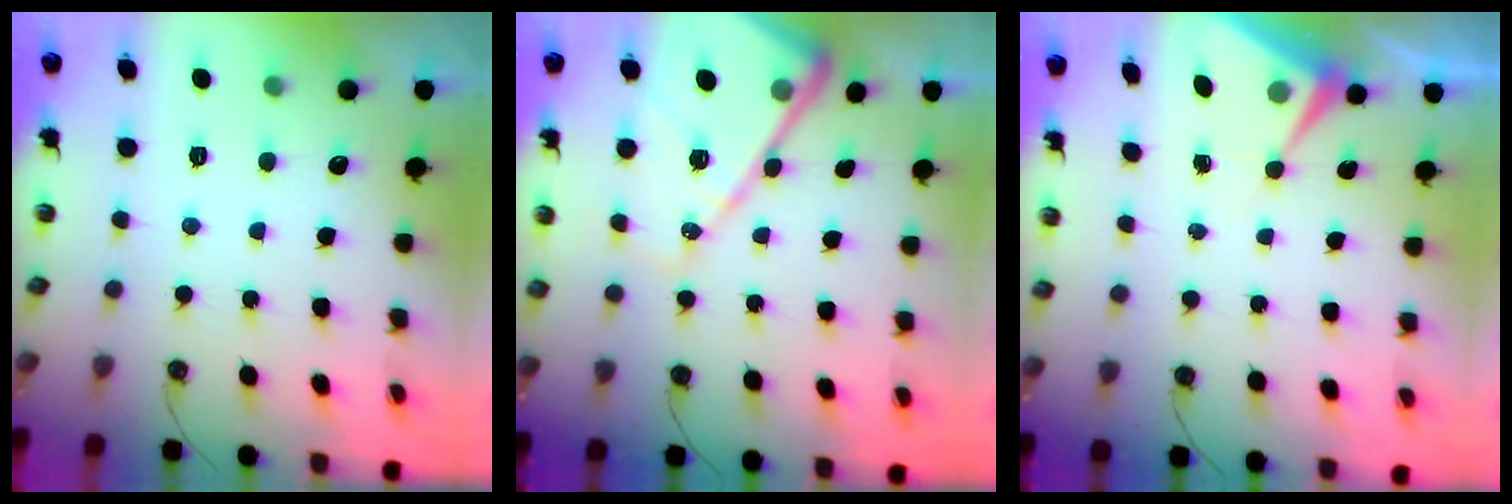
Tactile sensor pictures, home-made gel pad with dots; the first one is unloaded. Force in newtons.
{"total": 17.2, "press": 17.1, "slide": 1.8}
{"total": 6.6, "press": 6.6, "slide": 0.4}